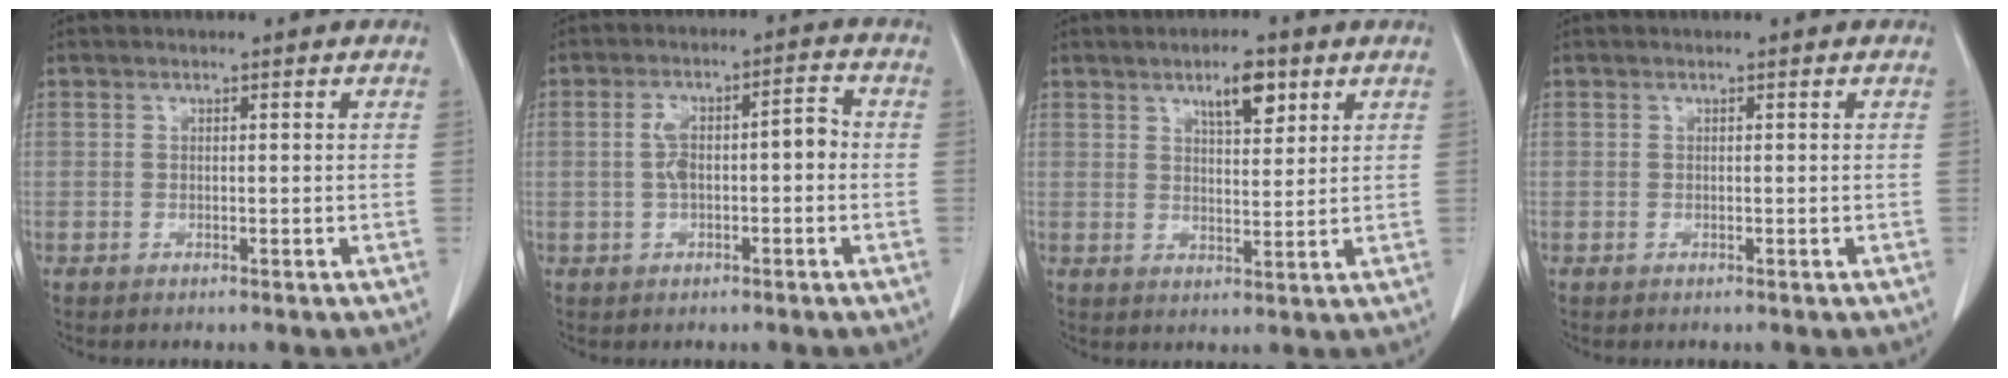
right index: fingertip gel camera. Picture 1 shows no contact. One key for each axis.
{"total": 6.4, "fx": -0.4, "fy": 2.4, "fz": 6.0, "tx": -0.110, "ty": 0.033, "tz": -0.007}
{"total": 5.8, "fx": 3.4, "fy": 1.9, "fz": 4.3, "tx": -0.068, "ty": 0.001, "tz": 0.055}
{"total": 0.0}